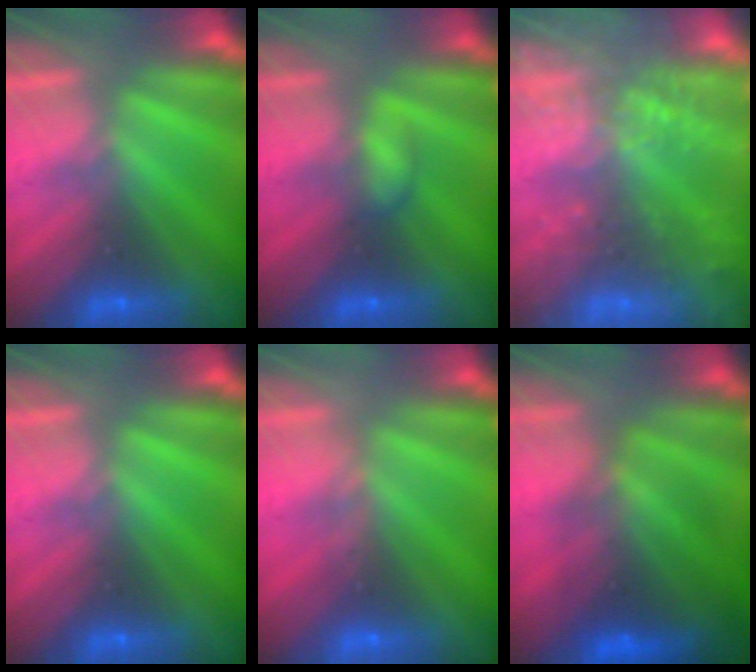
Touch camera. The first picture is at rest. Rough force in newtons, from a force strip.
{"total": 2.2}
{"total": 7.0}
{"total": 0.0}
{"total": 3.6}
{"total": 7.9}